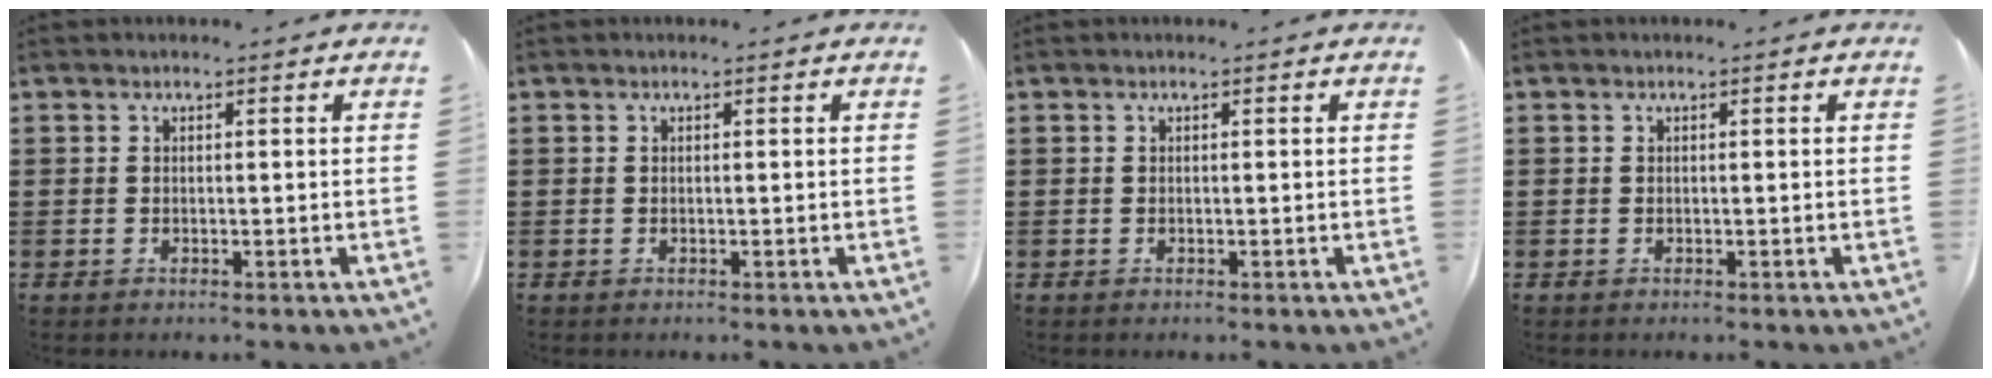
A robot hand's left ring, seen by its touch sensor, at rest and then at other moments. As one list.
[{"total": 0.0}, {"total": 0.0}, {"total": 0.0}]